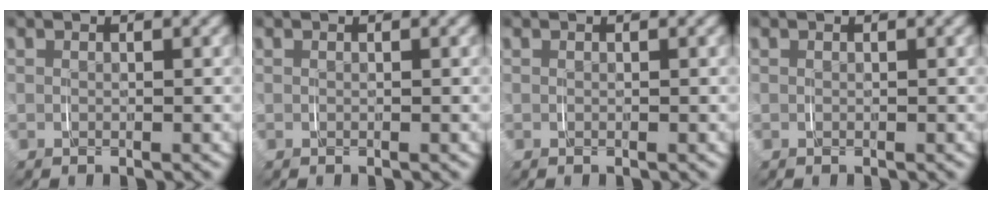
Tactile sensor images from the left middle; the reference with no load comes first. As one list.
[{"total": 0.0}, {"total": 0.0}, {"total": 0.0}]